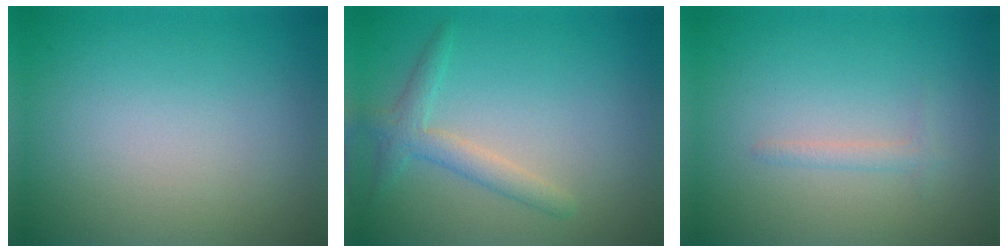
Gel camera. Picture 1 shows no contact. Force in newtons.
{"total": 2.3, "press": 2.3, "slide": 0.1}
{"total": 0.9, "press": 0.9, "slide": 0.0}